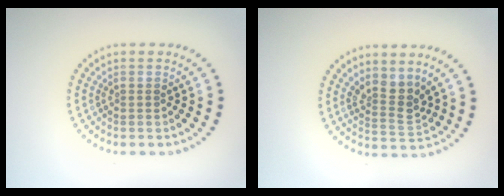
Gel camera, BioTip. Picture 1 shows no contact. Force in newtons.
{"total": 2.7, "press": 2.0, "slide": 1.8}